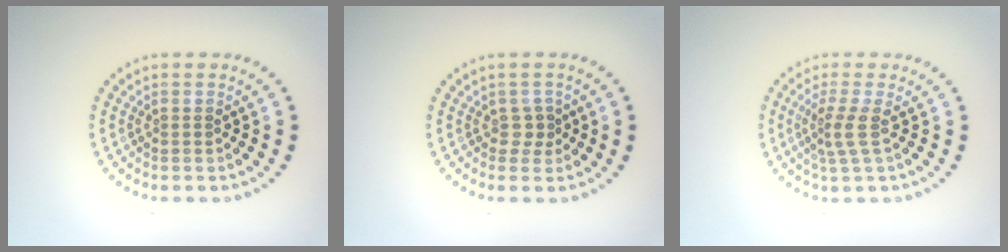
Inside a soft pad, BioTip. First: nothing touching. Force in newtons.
{"total": 1.2, "press": 0.9, "slide": 0.8}
{"total": 2.2, "press": 1.6, "slide": 1.4}